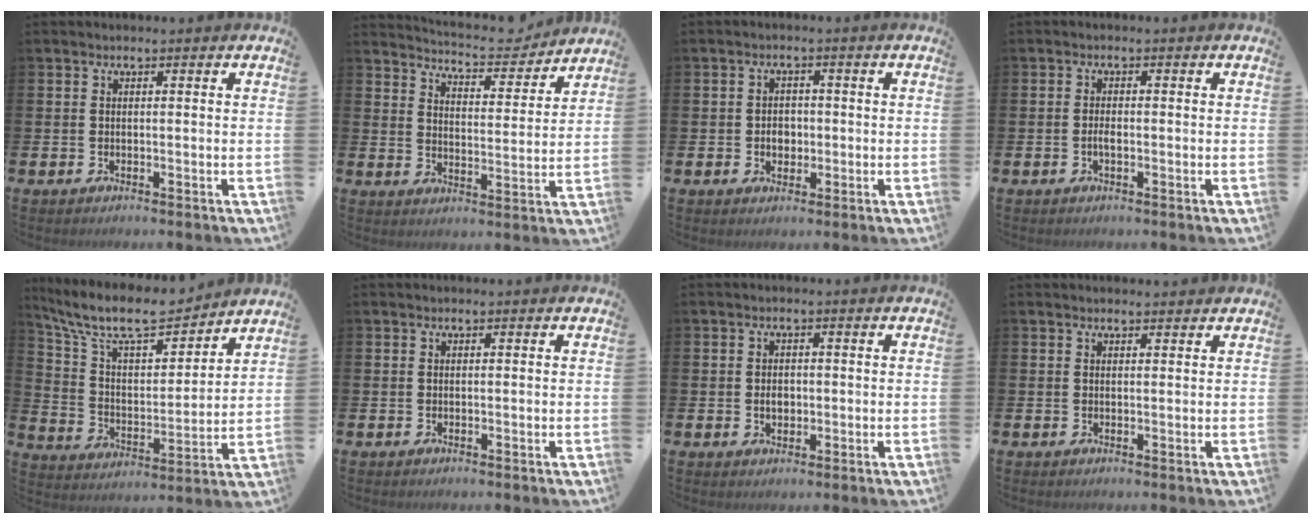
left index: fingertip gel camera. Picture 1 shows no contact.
{"total": 5.8, "force": [5.7, 0.7, 0.9], "torque": [-0.029, -0.042, 0.096]}
{"total": 2.7, "force": [-0.4, 2.2, 1.5], "torque": [-0.017, 0.000, -0.014]}
{"total": 1.3, "force": [-0.4, 0.5, 1.2], "torque": [-0.021, 0.000, -0.008]}
{"total": 10.6, "force": [9.4, 2.8, 3.9], "torque": [-0.116, -0.057, 0.166]}
{"total": 0.0}
{"total": 2.2, "force": [-0.1, 1.6, 1.5], "torque": [-0.013, 0.000, -0.008]}
{"total": 0.8, "force": [0.8, 0.1, 0.2], "torque": [0.004, -0.002, 0.013]}